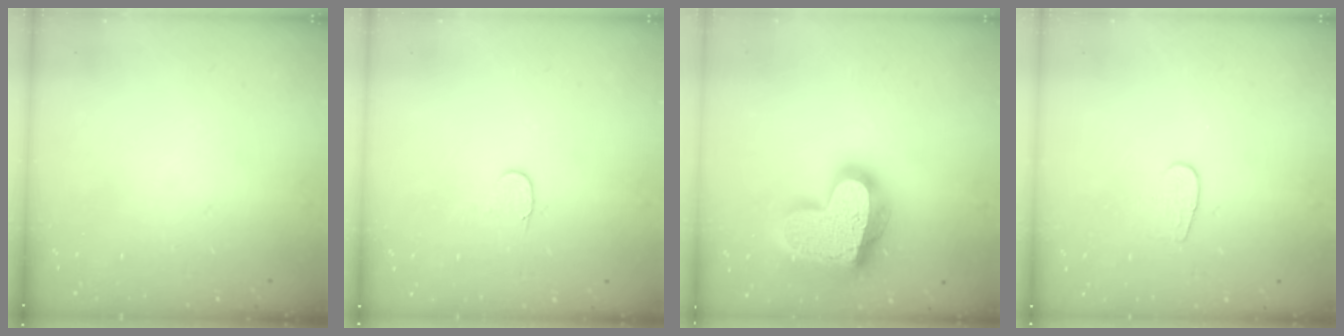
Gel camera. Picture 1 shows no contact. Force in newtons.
{"total": 3.6, "press": 3.6, "slide": 0.4}
{"total": 24.6, "press": 24.5, "slide": 1.9}
{"total": 5.4, "press": 5.4, "slide": 0.3}